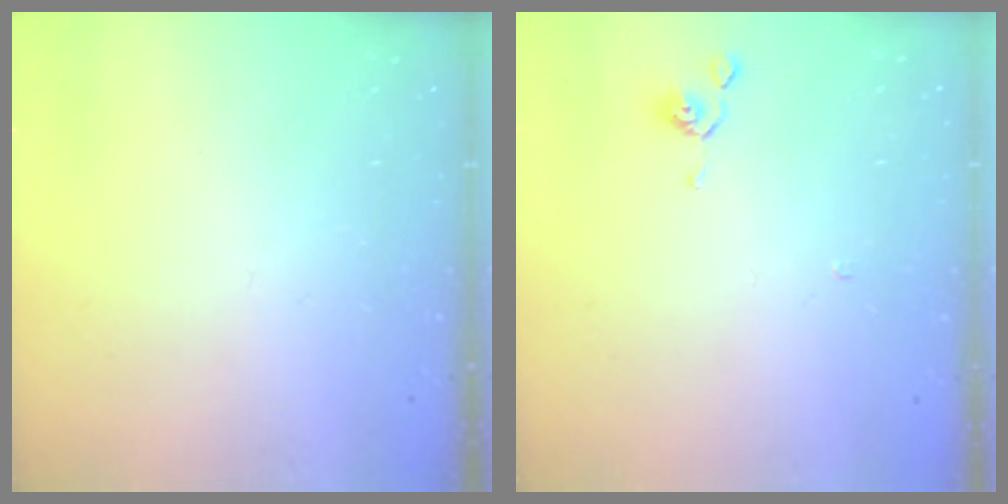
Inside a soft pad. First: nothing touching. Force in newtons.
{"total": 0.0}